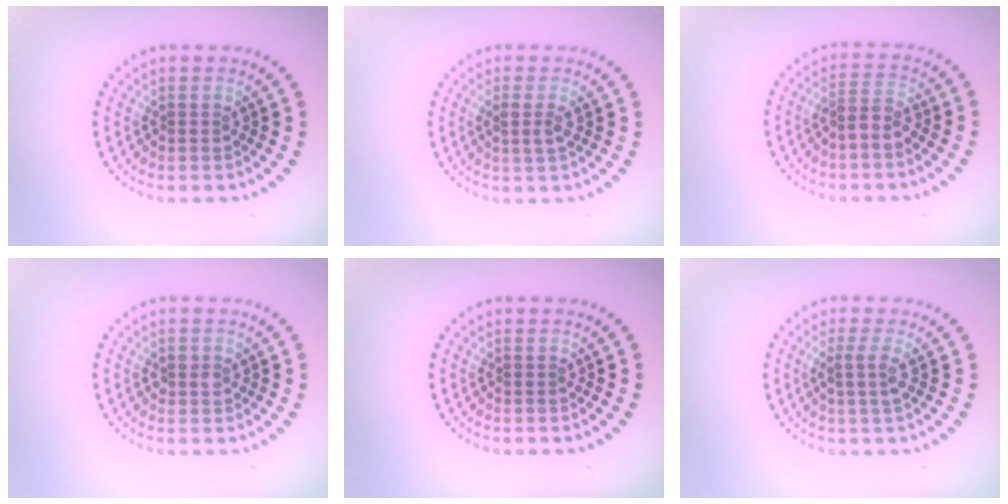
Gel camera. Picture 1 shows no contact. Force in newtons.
{"total": 1.4, "press": 1.3, "slide": 0.5}
{"total": 1.9, "press": 1.6, "slide": 1.0}
{"total": 1.2, "press": 1.1, "slide": 0.5}
{"total": 0.0}
{"total": 1.9, "press": 1.4, "slide": 1.3}